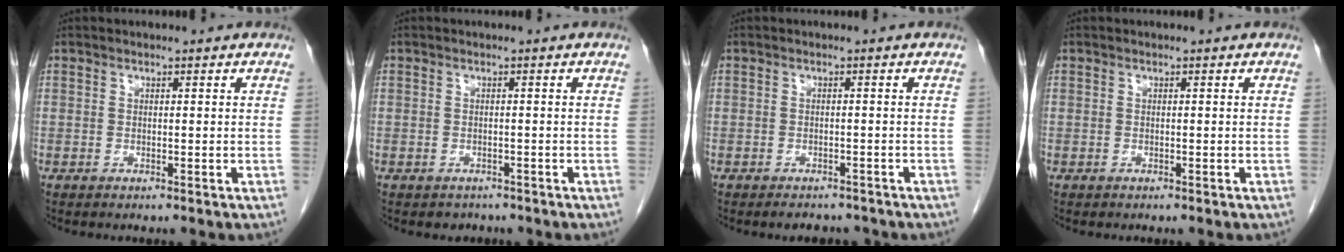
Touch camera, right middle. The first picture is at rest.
{"total": 2.0, "force": [-1.6, 1.2, 0.0], "torque": [-0.008, 0.002, -0.025]}
{"total": 3.8, "force": [-3.4, 1.6, 0.7], "torque": [-0.003, 0.002, -0.043]}
{"total": 0.0}